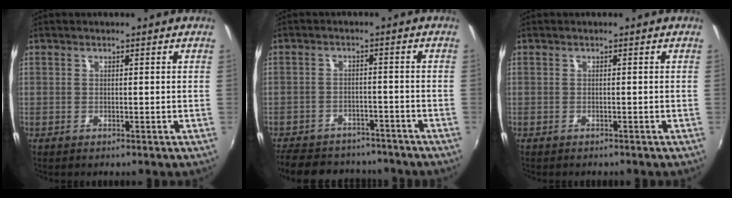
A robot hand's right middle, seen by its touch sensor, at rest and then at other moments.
{"total": 16.2, "force": [-13.6, 6.8, 5.6], "torque": [-0.138, 0.012, -0.187]}
{"total": 0.7, "force": [-0.6, 0.2, 0.1], "torque": [-0.005, -0.002, -0.010]}